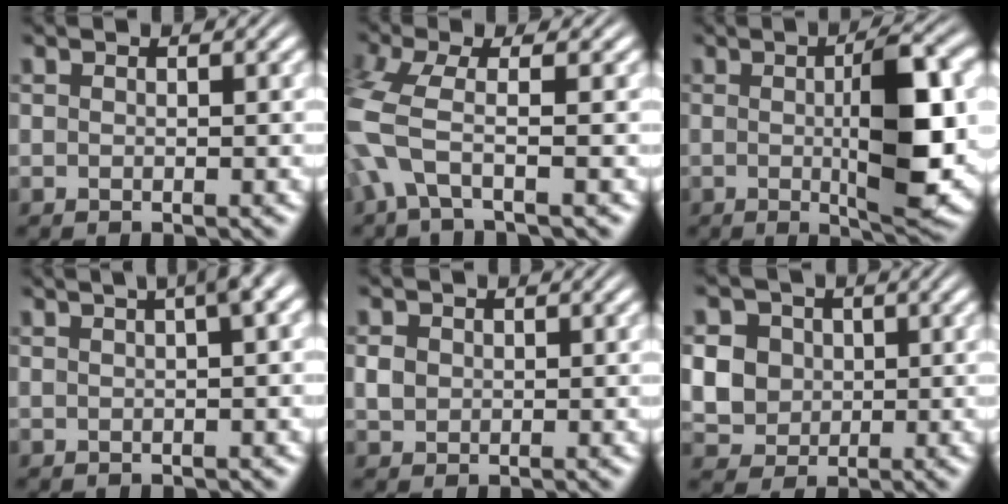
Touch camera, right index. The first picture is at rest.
{"total": 4.8, "force": [-1.2, 2.7, 3.8], "torque": [-0.120, -0.021, -0.015]}
{"total": 9.0, "force": [-0.4, 2.0, 8.7], "torque": [-0.126, 0.000, -0.008]}
{"total": 6.7, "force": [2.9, 2.7, 5.4], "torque": [-0.053, 0.037, 0.028]}
{"total": 1.3, "force": [0.0, 1.1, 0.6], "torque": [-0.016, -0.006, 0.008]}
{"total": 9.3, "force": [0.3, 8.7, 3.4], "torque": [-0.096, -0.028, 0.006]}